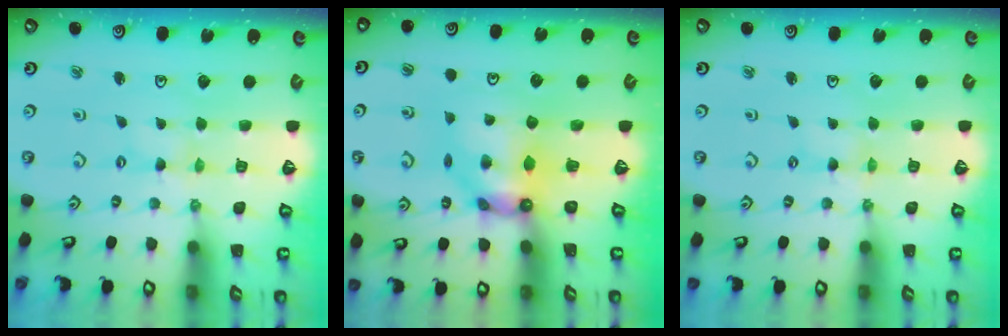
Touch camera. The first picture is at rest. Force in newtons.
{"total": 8.8, "press": 8.7, "slide": 0.6}
{"total": 0.0}